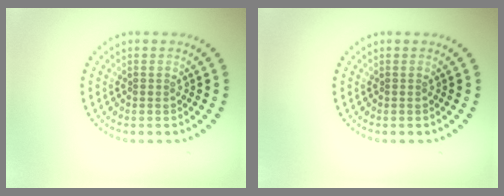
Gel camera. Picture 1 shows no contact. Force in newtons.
{"total": 0.0}